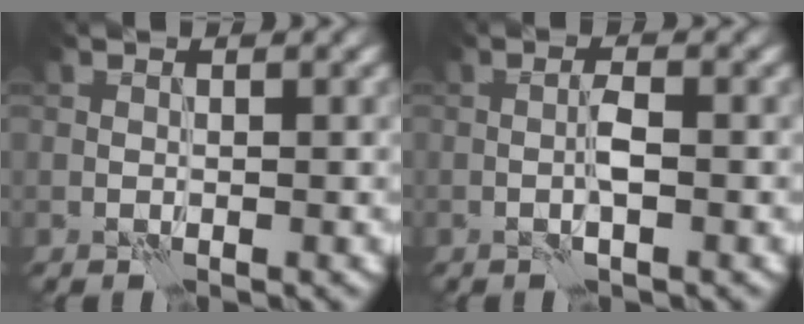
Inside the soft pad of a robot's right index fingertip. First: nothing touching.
{"total": 1.3, "force": [-0.2, 0.1, 1.3], "torque": [-0.027, 0.003, -0.006]}